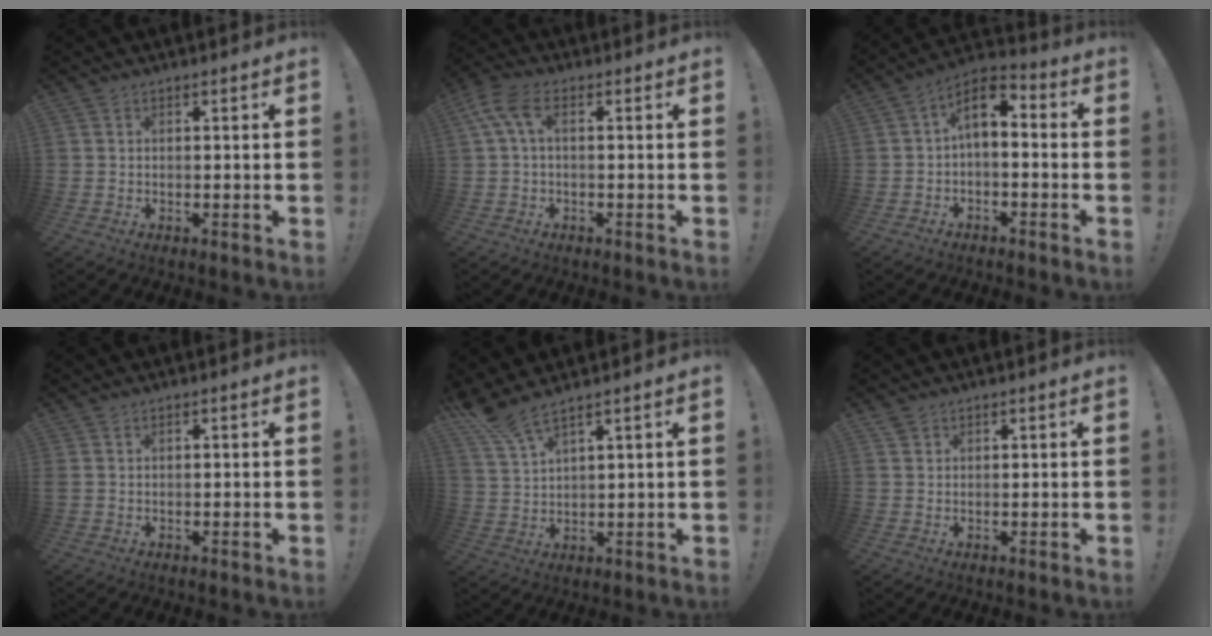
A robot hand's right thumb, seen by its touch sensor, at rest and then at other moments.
{"total": 7.0, "force": [1.7, 3.1, 6.1], "torque": [-0.125, -0.003, 0.035]}
{"total": 7.1, "force": [0.4, 3.9, 6.0], "torque": [-0.104, 0.008, 0.009]}
{"total": 0.7, "force": [0.5, 0.4, 0.4], "torque": [-0.008, 0.001, 0.009]}
{"total": 6.4, "force": [5.3, 0.3, 3.6], "torque": [-0.087, -0.027, 0.101]}
{"total": 1.6, "force": [1.2, 0.9, 0.4], "torque": [-0.004, -0.004, 0.022]}